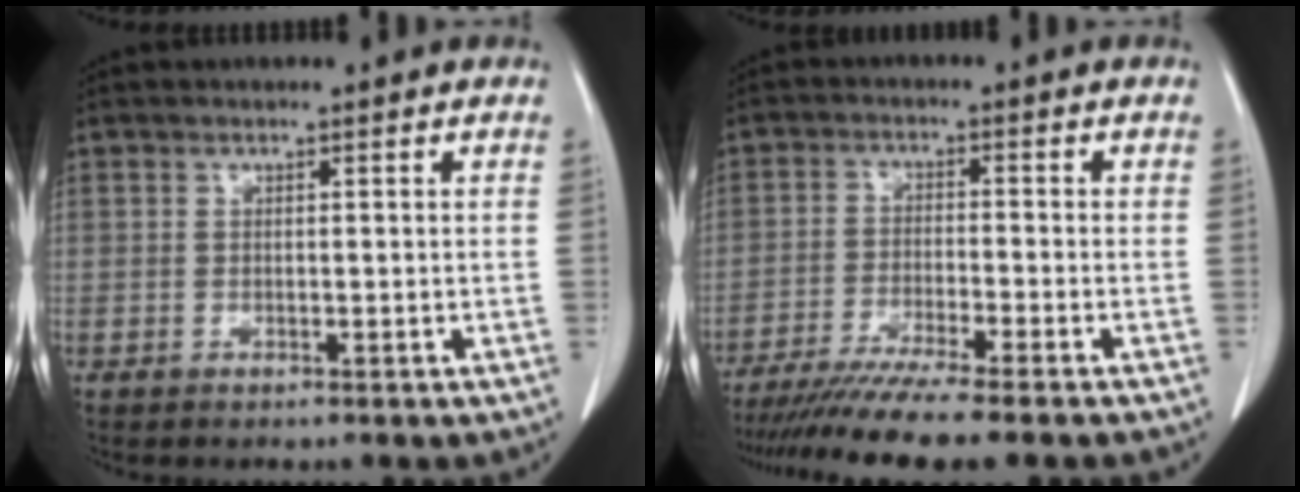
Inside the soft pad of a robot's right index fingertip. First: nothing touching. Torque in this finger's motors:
{"motor_torque": [0.71, -0.70, 0.76, 0.21]}